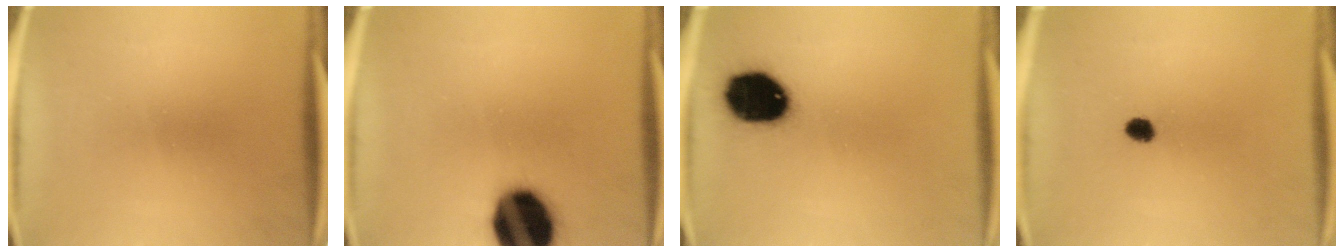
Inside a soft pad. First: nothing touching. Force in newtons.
{"total": 19.8}
{"total": 15.3}
{"total": 2.3}